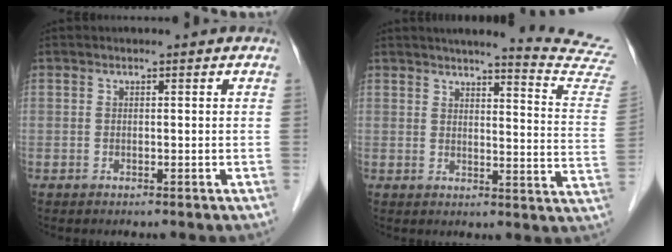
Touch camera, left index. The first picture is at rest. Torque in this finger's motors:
{"motor_torque": [0.75, -1.21, 0.05, -0.01]}